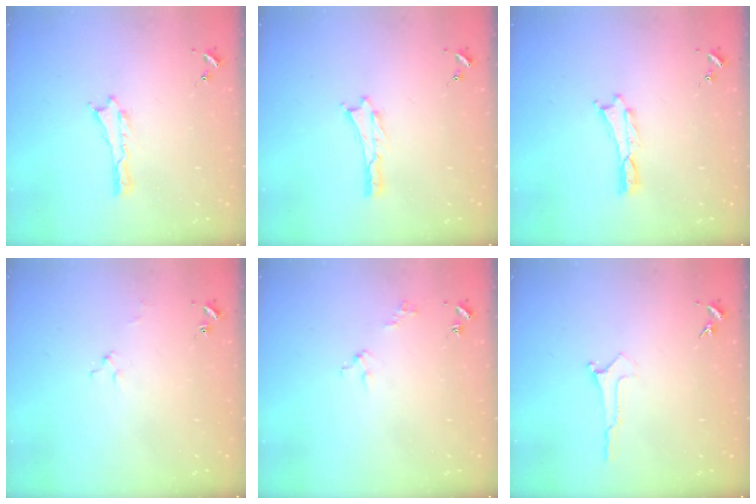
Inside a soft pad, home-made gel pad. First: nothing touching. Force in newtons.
{"total": 0.0}
{"total": 0.0}
{"total": 2.0, "press": 2.0, "slide": 0.2}
{"total": 2.1, "press": 2.1, "slide": 0.2}
{"total": 0.0}